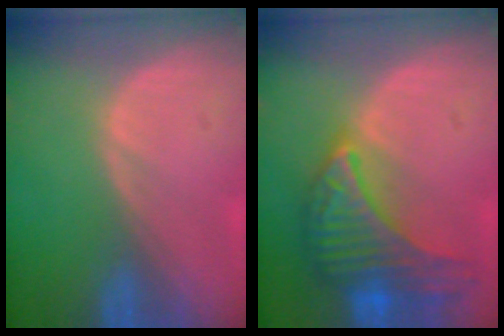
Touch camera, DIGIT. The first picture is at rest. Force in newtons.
{"total": 9.6, "press": 9.6, "slide": 0.6}